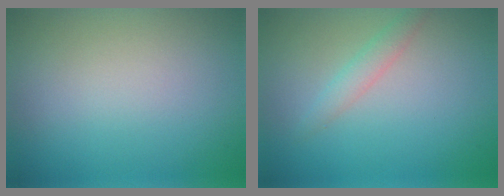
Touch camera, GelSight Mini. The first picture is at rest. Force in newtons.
{"total": 1.6, "press": 1.6, "slide": 0.0}